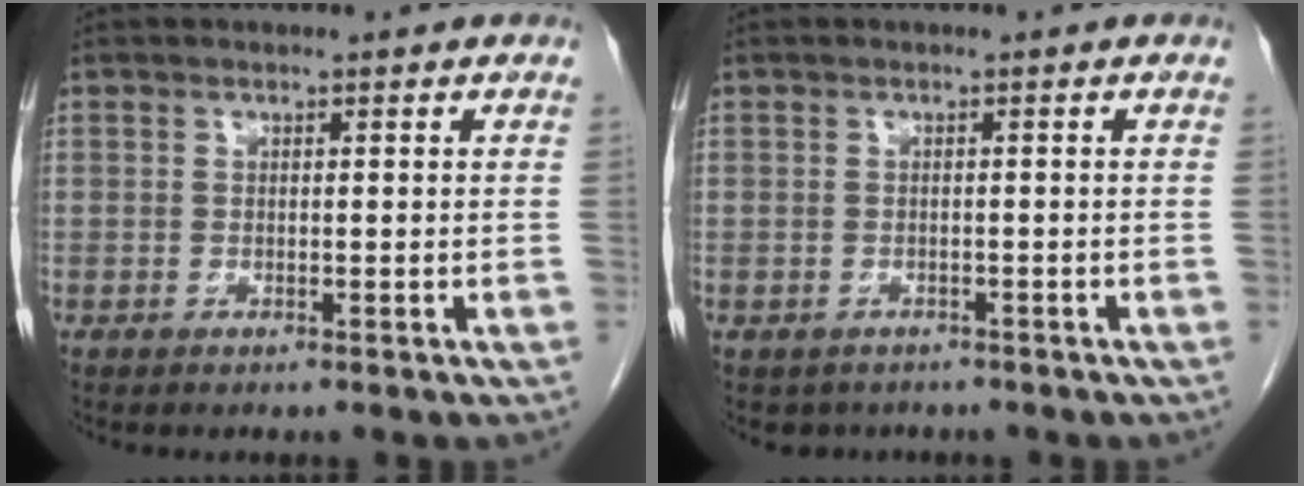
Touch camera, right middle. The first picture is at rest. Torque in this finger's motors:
{"motor_torque": [0.26, -0.05, 0.03, -0.01]}